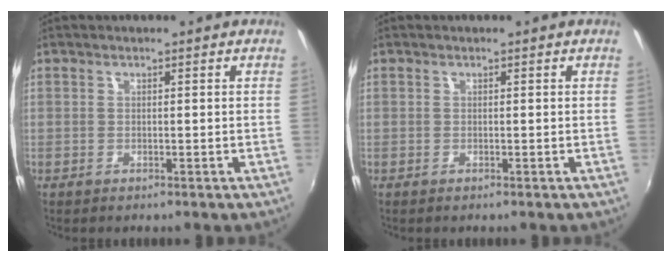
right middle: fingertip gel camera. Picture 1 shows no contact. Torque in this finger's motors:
{"motor_torque": [-0.11, 0.12, 0.03, 0.00]}